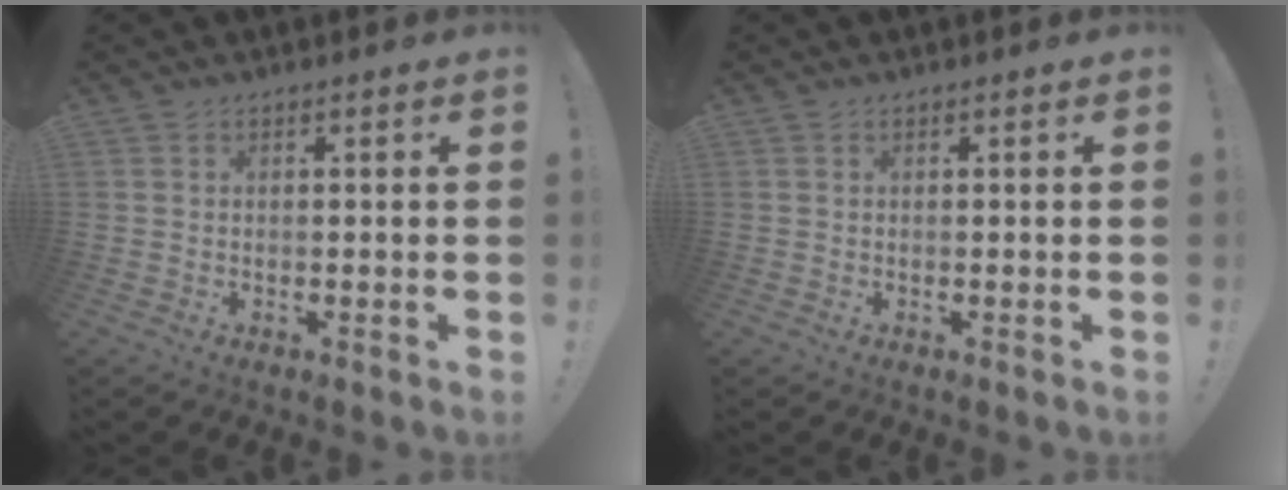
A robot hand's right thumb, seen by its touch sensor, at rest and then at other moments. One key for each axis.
{"total": 0.0}